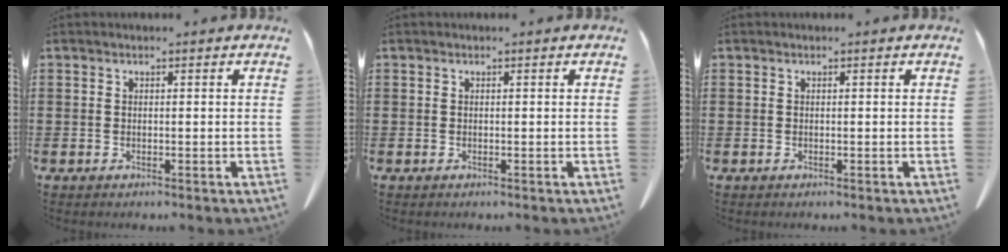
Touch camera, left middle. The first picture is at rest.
{"total": 0.0}
{"total": 0.0}